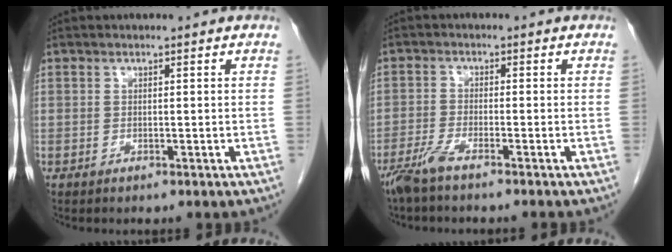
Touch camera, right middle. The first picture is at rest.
{"total": 3.6, "force": [-2.9, -0.3, 2.1], "torque": [-0.048, -0.007, -0.065]}